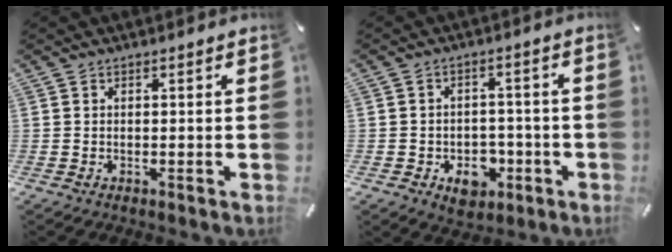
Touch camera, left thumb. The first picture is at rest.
{"total": 7.5, "force": [-2.9, 5.7, 3.9], "torque": [-0.055, 0.016, -0.049]}